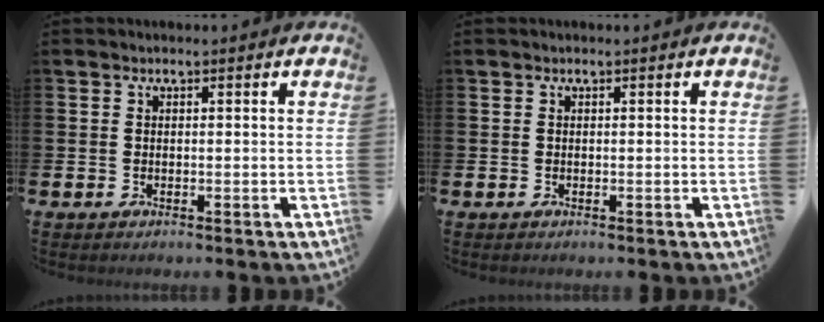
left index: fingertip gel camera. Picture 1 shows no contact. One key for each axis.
{"total": 0.0}